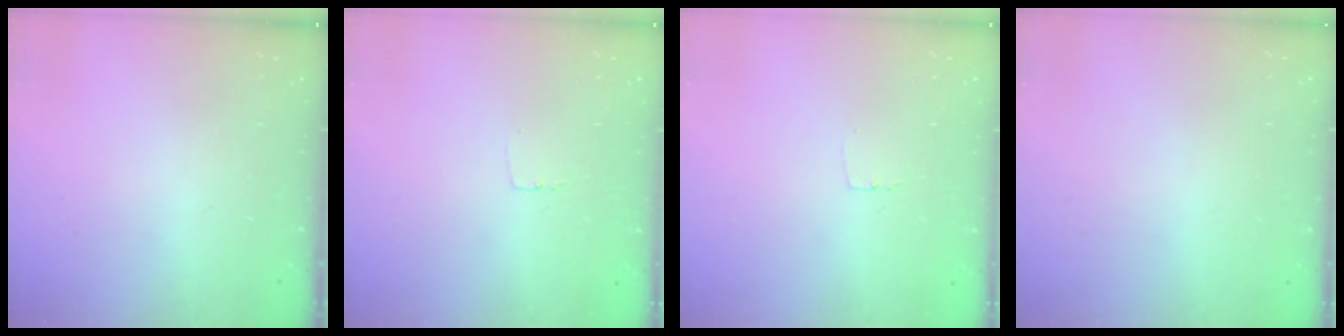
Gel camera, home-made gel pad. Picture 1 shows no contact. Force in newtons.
{"total": 2.3, "press": 2.3, "slide": 0.1}
{"total": 2.3, "press": 2.3, "slide": 0.1}
{"total": 0.0}